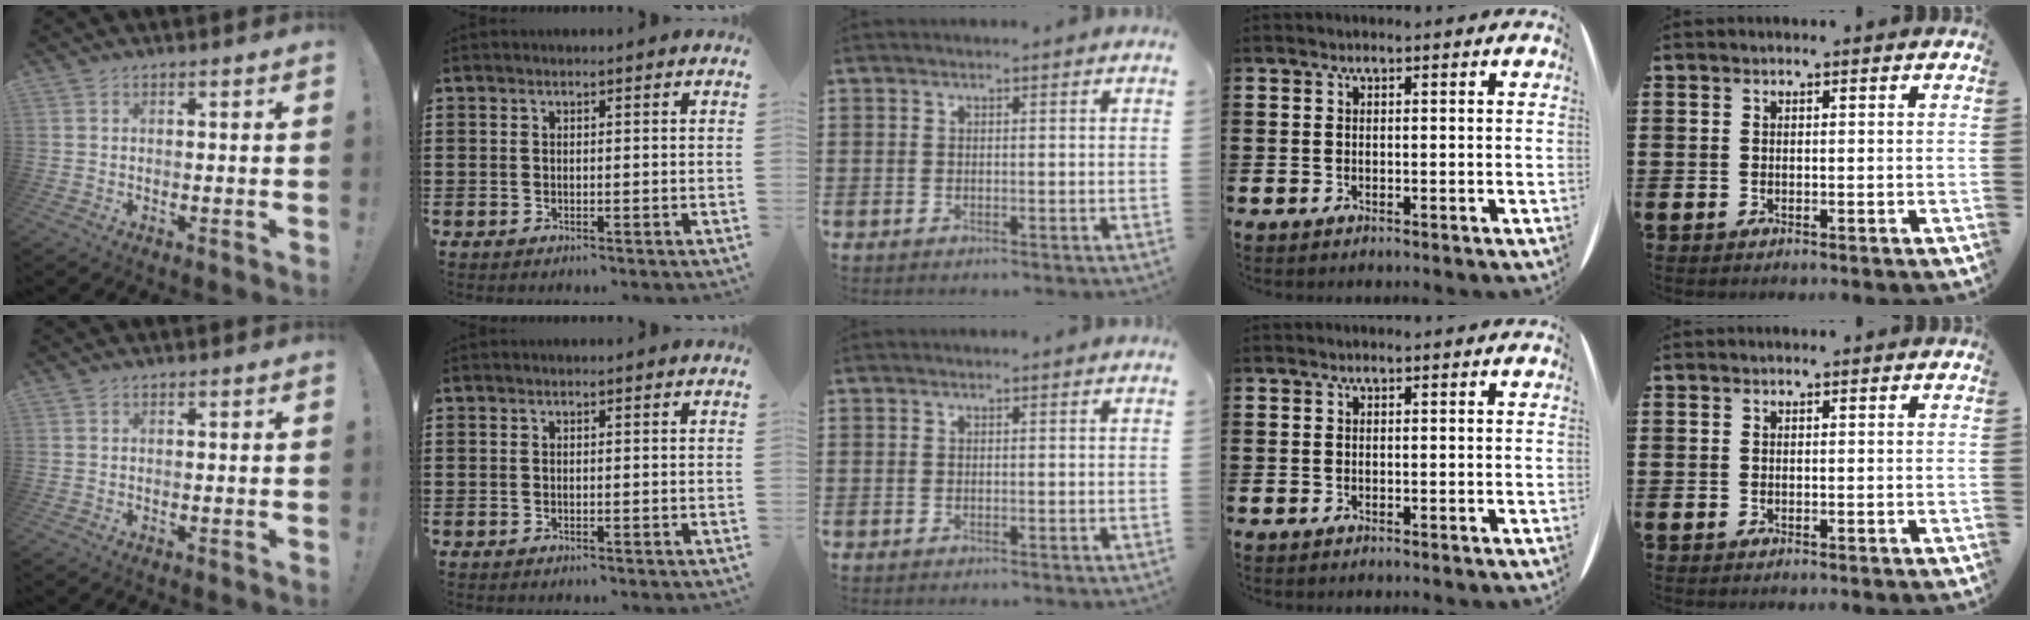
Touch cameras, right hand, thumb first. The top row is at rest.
{}